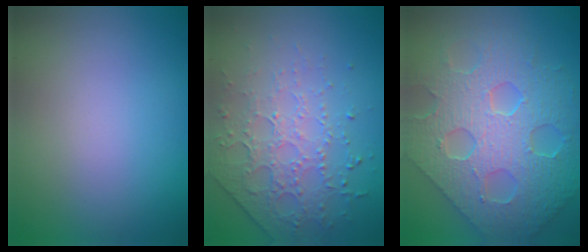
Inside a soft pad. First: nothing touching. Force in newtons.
{"total": 4.3, "press": 3.1, "slide": 3.0}
{"total": 7.9, "press": 6.5, "slide": 4.4}